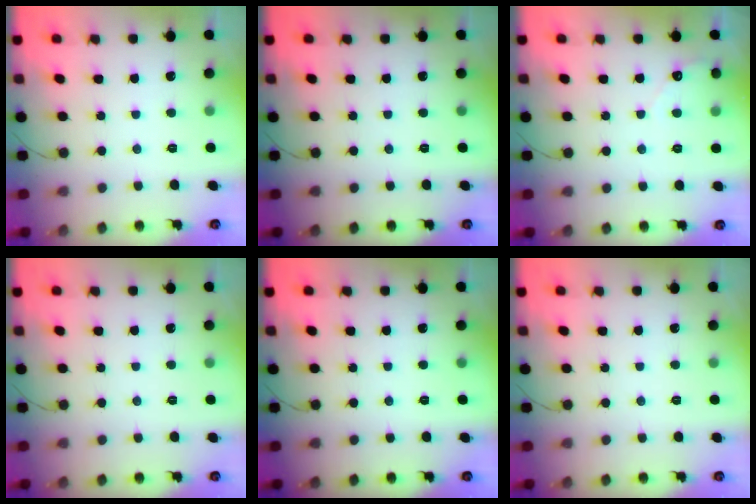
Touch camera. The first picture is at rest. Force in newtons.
{"total": 0.0}
{"total": 2.6, "press": 2.6, "slide": 0.2}
{"total": 0.0}
{"total": 0.0}
{"total": 0.0}